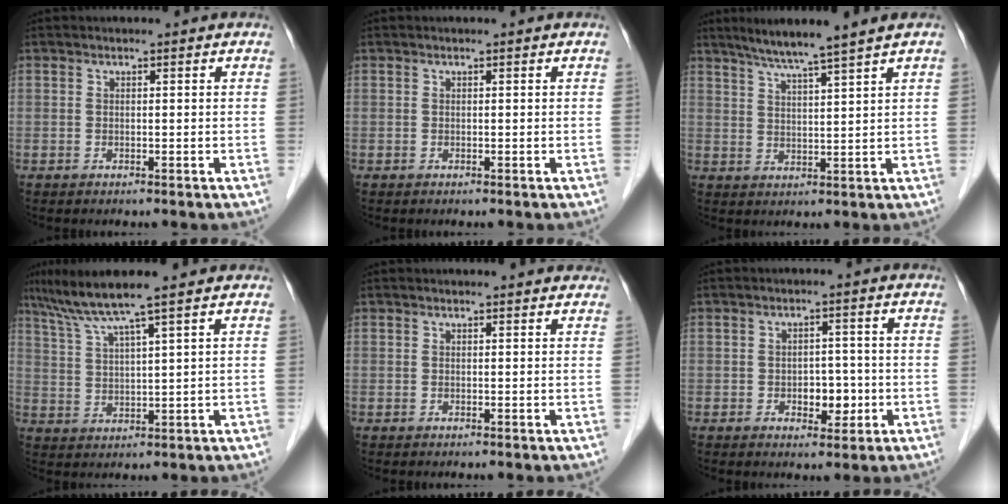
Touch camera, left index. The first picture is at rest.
{"total": 0.0}
{"total": 6.5, "force": [5.0, -1.5, 3.9], "torque": [-0.068, 0.004, 0.089]}
{"total": 7.1, "force": [5.5, -1.4, 4.2], "torque": [-0.087, 0.008, 0.108]}
{"total": 4.3, "force": [4.1, 0.9, 0.9], "torque": [-0.008, 0.015, 0.038]}
{"total": 3.8, "force": [-0.9, 2.4, 2.7], "torque": [-0.033, 0.005, -0.007]}